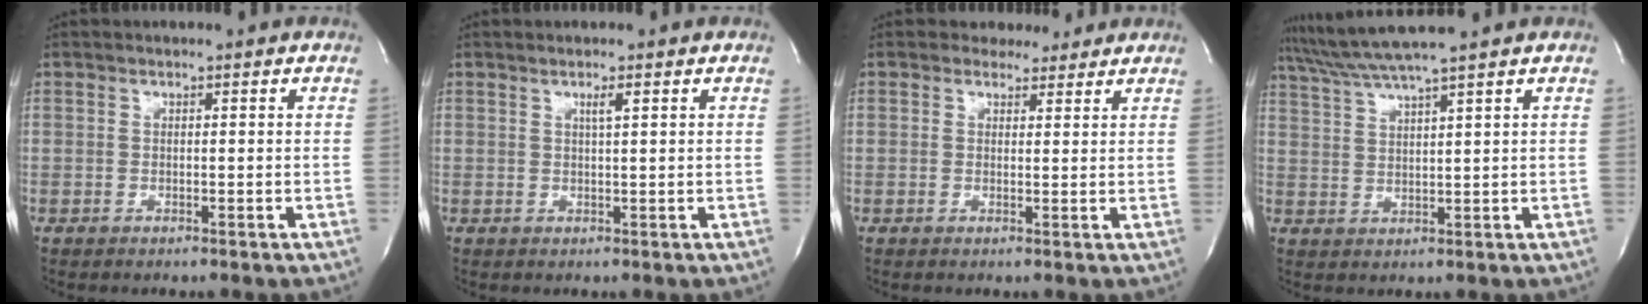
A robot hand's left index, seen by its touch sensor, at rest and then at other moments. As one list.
[{"total": 1.2, "force": [0.4, -0.3, 1.1], "torque": [-0.023, -0.008, 0.009]}, {"total": 2.8, "force": [2.4, 1.4, -0.2], "torque": [0.002, -0.003, 0.026]}, {"total": 6.7, "force": [5.7, -1.9, 2.9], "torque": [-0.061, 0.007, 0.110]}]